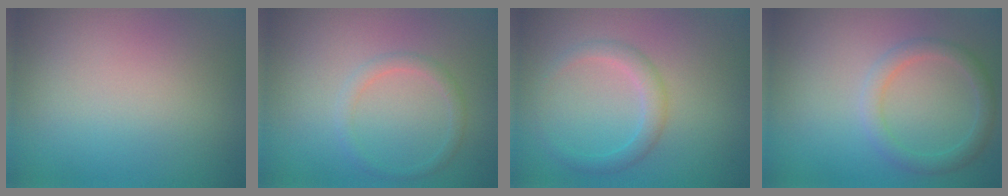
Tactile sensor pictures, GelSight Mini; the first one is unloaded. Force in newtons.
{"total": 1.5, "press": 1.5, "slide": 0.1}
{"total": 2.1, "press": 2.1, "slide": 0.1}
{"total": 2.3, "press": 2.3, "slide": 0.0}